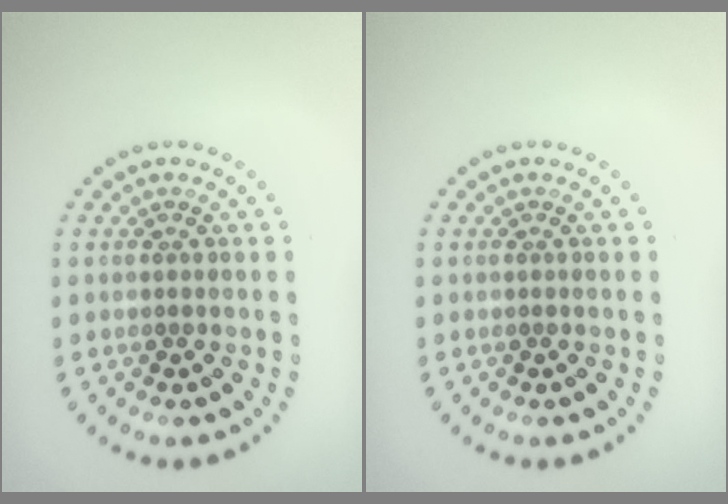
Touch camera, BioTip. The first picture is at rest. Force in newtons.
{"total": 0.0}